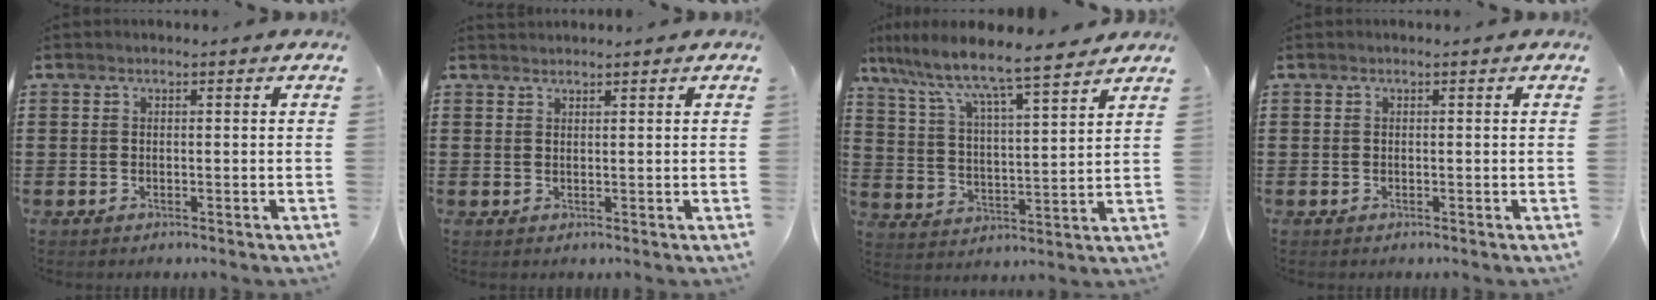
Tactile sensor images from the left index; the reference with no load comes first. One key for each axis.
{"total": 1.0, "fx": 1.0, "fy": 0.1, "fz": 0.1, "tx": -0.003, "ty": -0.001, "tz": 0.021}
{"total": 7.2, "fx": 6.4, "fy": 0.2, "fz": 3.3, "tx": -0.091, "ty": -0.044, "tz": 0.104}
{"total": 0.0}